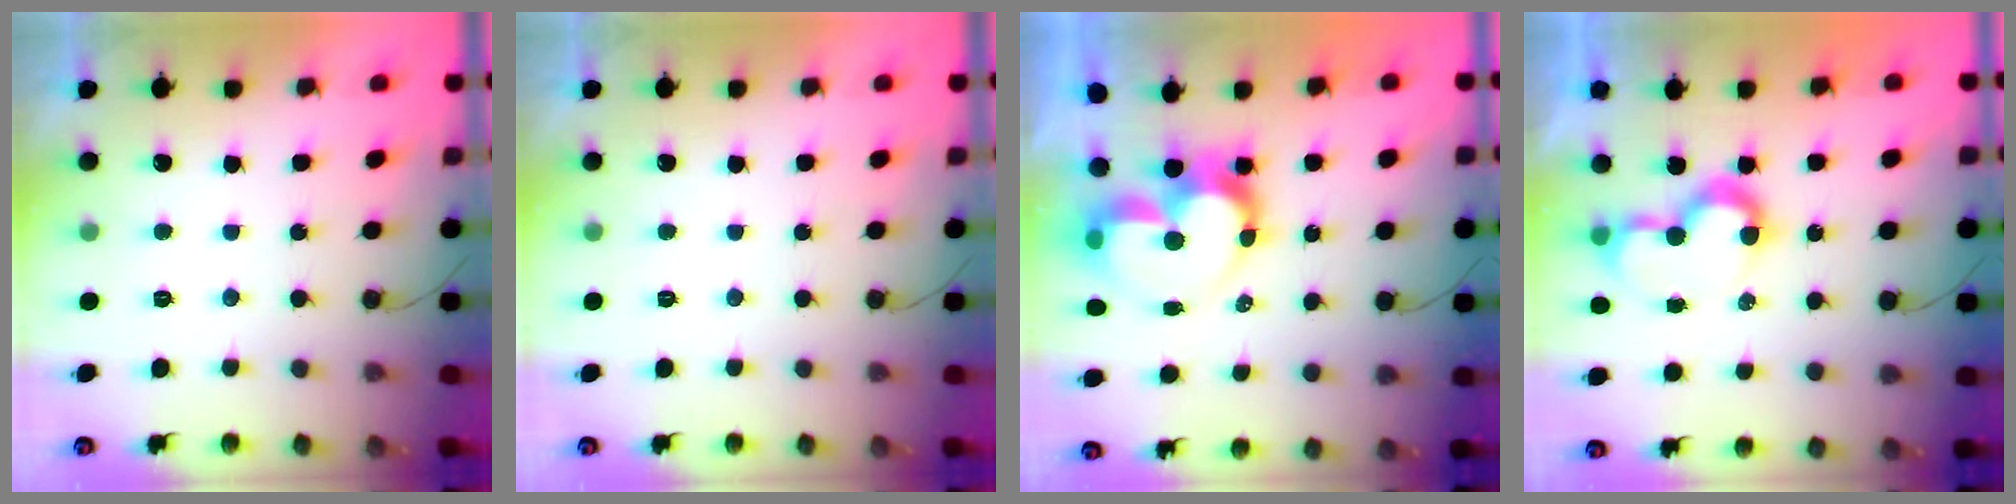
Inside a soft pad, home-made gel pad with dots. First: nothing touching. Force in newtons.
{"total": 0.0}
{"total": 11.8, "press": 11.8, "slide": 1.2}
{"total": 8.0, "press": 8.0, "slide": 0.1}